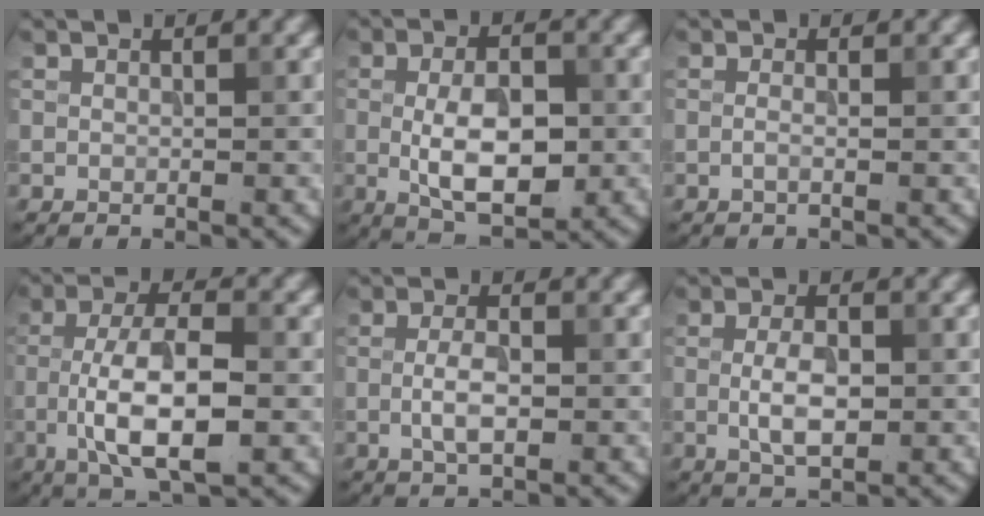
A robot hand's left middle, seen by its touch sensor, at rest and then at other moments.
{"total": 6.4, "force": [-0.6, 3.1, 5.6], "torque": [-0.104, -0.004, -0.008]}
{"total": 0.7, "force": [-0.3, 0.0, 0.7], "torque": [-0.018, -0.005, -0.008]}
{"total": 7.9, "force": [-1.8, 2.7, 7.2], "torque": [-0.137, 0.005, -0.035]}
{"total": 2.7, "force": [-0.5, 0.9, 2.5], "torque": [-0.056, 0.000, -0.010]}
{"total": 3.5, "force": [-0.3, 1.5, 3.1], "torque": [-0.065, -0.001, -0.005]}